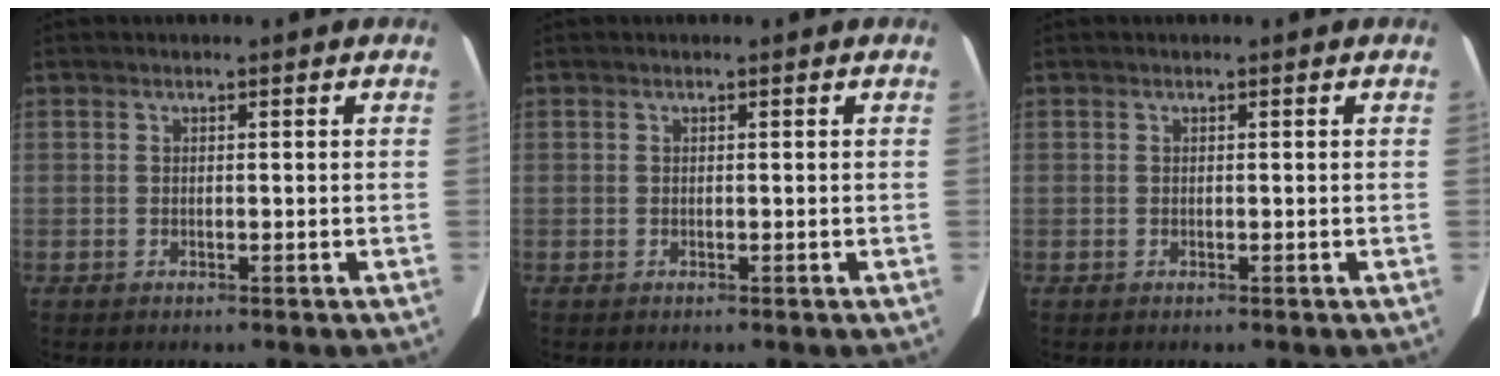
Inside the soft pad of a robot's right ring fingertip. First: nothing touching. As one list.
[{"total": 0.0}, {"total": 0.0}]